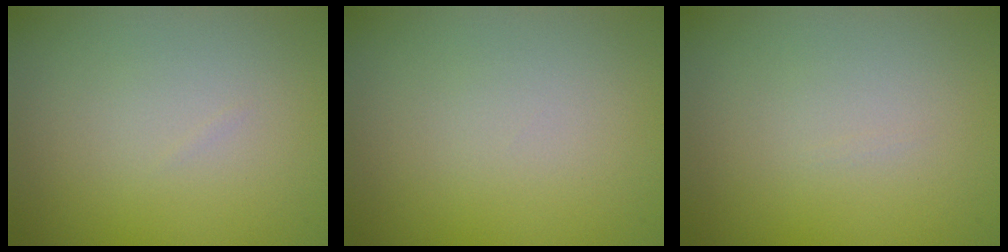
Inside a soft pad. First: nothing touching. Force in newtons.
{"total": 0.0}
{"total": 0.0}